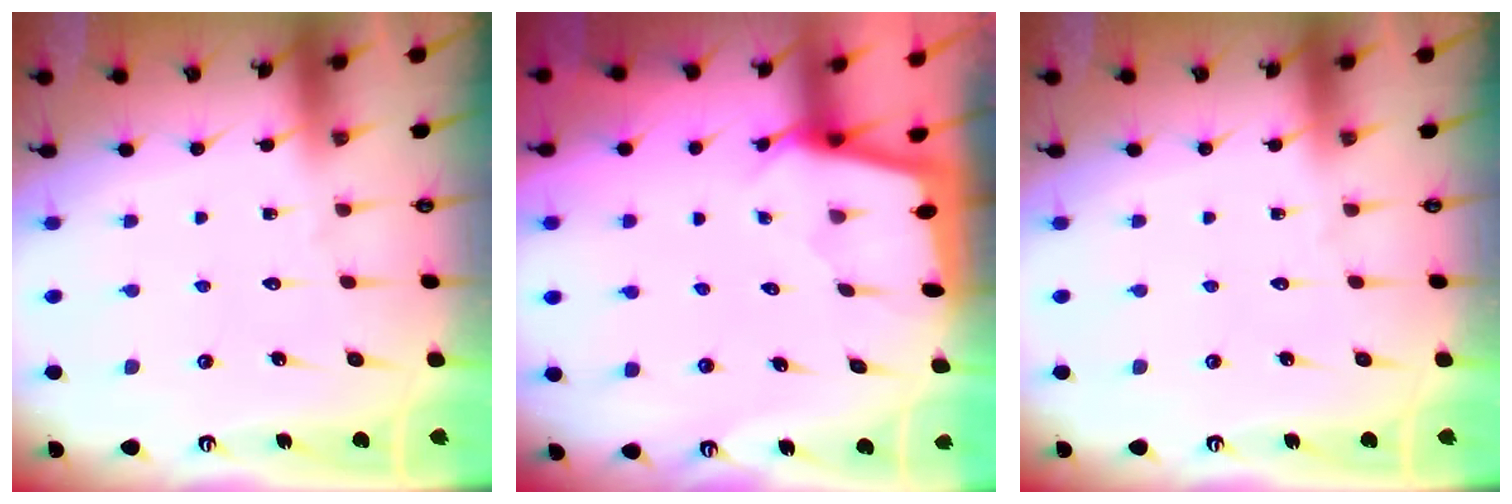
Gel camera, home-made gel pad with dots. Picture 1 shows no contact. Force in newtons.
{"total": 1.6, "press": 1.6, "slide": 0.3}
{"total": 0.0}